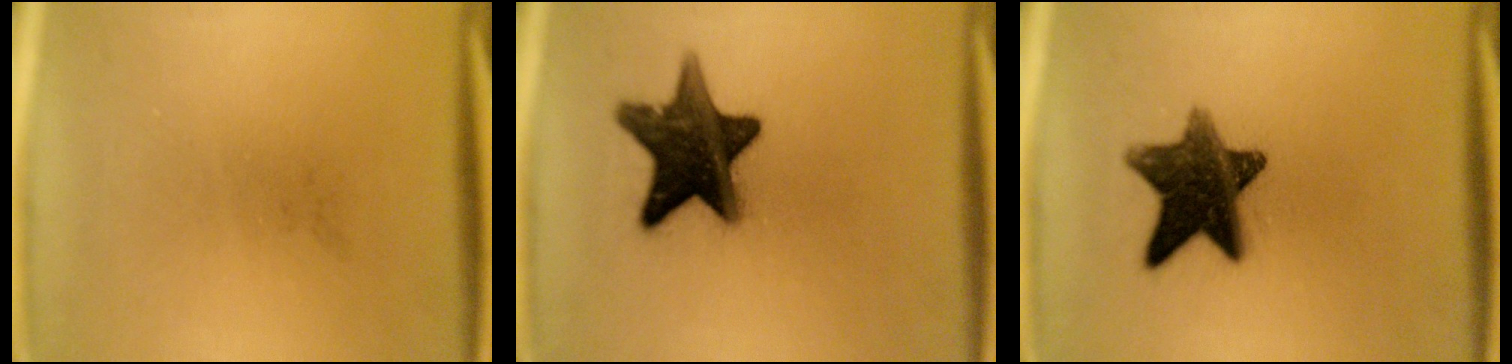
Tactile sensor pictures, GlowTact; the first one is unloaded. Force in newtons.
{"total": 15.2}
{"total": 12.5}